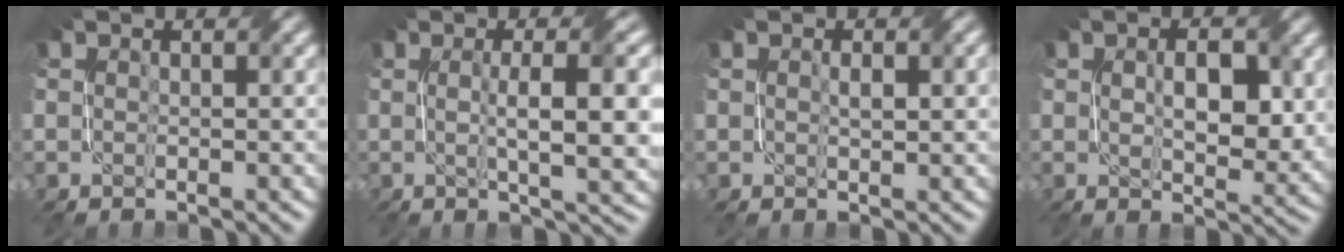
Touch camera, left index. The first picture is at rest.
{"total": 7.4, "force": [0.3, 1.8, 7.2], "torque": [-0.096, 0.001, 0.008]}
{"total": 1.4, "force": [0.3, 0.5, 1.3], "torque": [-0.022, 0.000, 0.007]}
{"total": 5.0, "force": [0.8, 2.3, 4.4], "torque": [-0.075, -0.005, 0.018]}